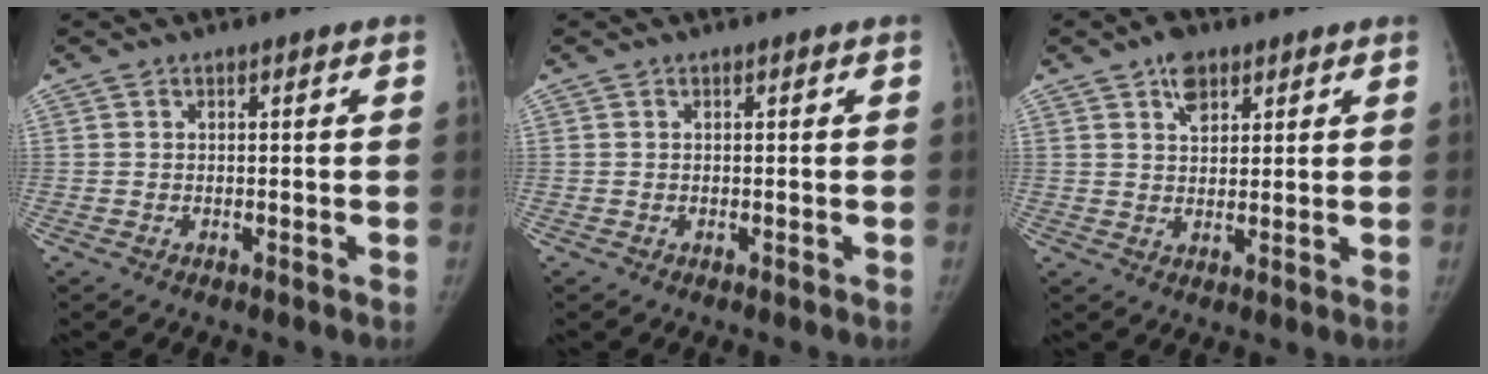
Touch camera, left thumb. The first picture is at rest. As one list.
[{"total": 0.0}, {"total": 4.9, "force": [2.9, 2.9, 2.6], "torque": [-0.023, -0.013, 0.047]}]